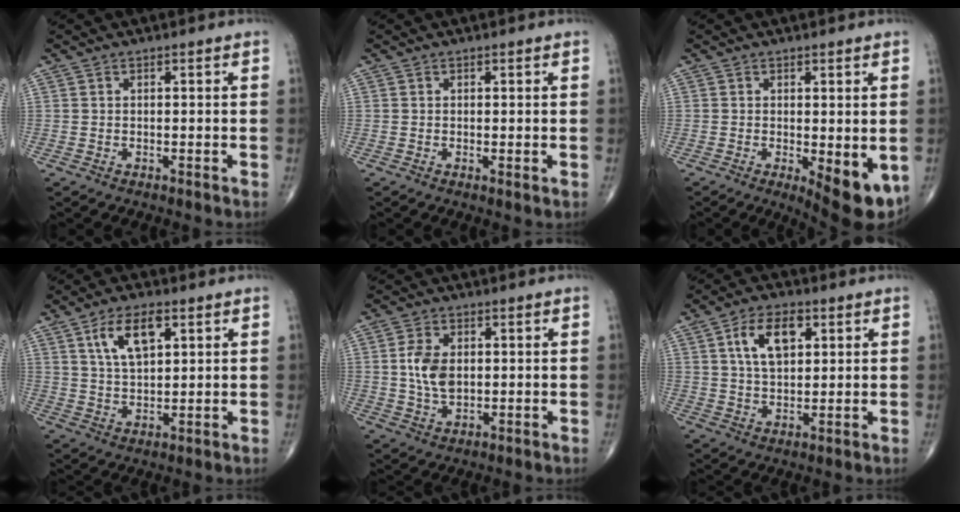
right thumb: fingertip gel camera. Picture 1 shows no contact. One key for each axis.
{"total": 0.6, "fx": 0.1, "fy": 0.2, "fz": 0.6, "tx": -0.012, "ty": -0.005, "tz": -0.001}
{"total": 8.6, "fx": -1.9, "fy": 3.1, "fz": 7.8, "tx": -0.094, "ty": -0.021, "tz": -0.018}
{"total": 8.7, "fx": 3.8, "fy": 4.0, "fz": 6.7, "tx": -0.113, "ty": -0.011, "tz": 0.074}
{"total": 6.7, "fx": 0.8, "fy": 4.1, "fz": 5.2, "tx": -0.099, "ty": -0.004, "tz": 0.017}
{"total": 9.2, "fx": 3.3, "fy": 5.1, "fz": 7.0, "tx": -0.110, "ty": -0.005, "tz": 0.058}